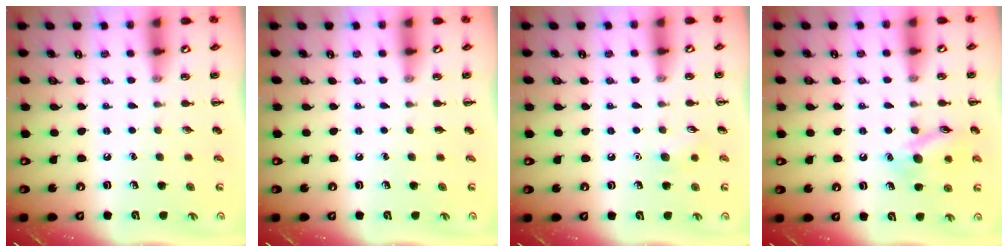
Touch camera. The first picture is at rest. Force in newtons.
{"total": 0.0}
{"total": 6.3, "press": 6.1, "slide": 1.6}
{"total": 12.0, "press": 12.0, "slide": 0.7}